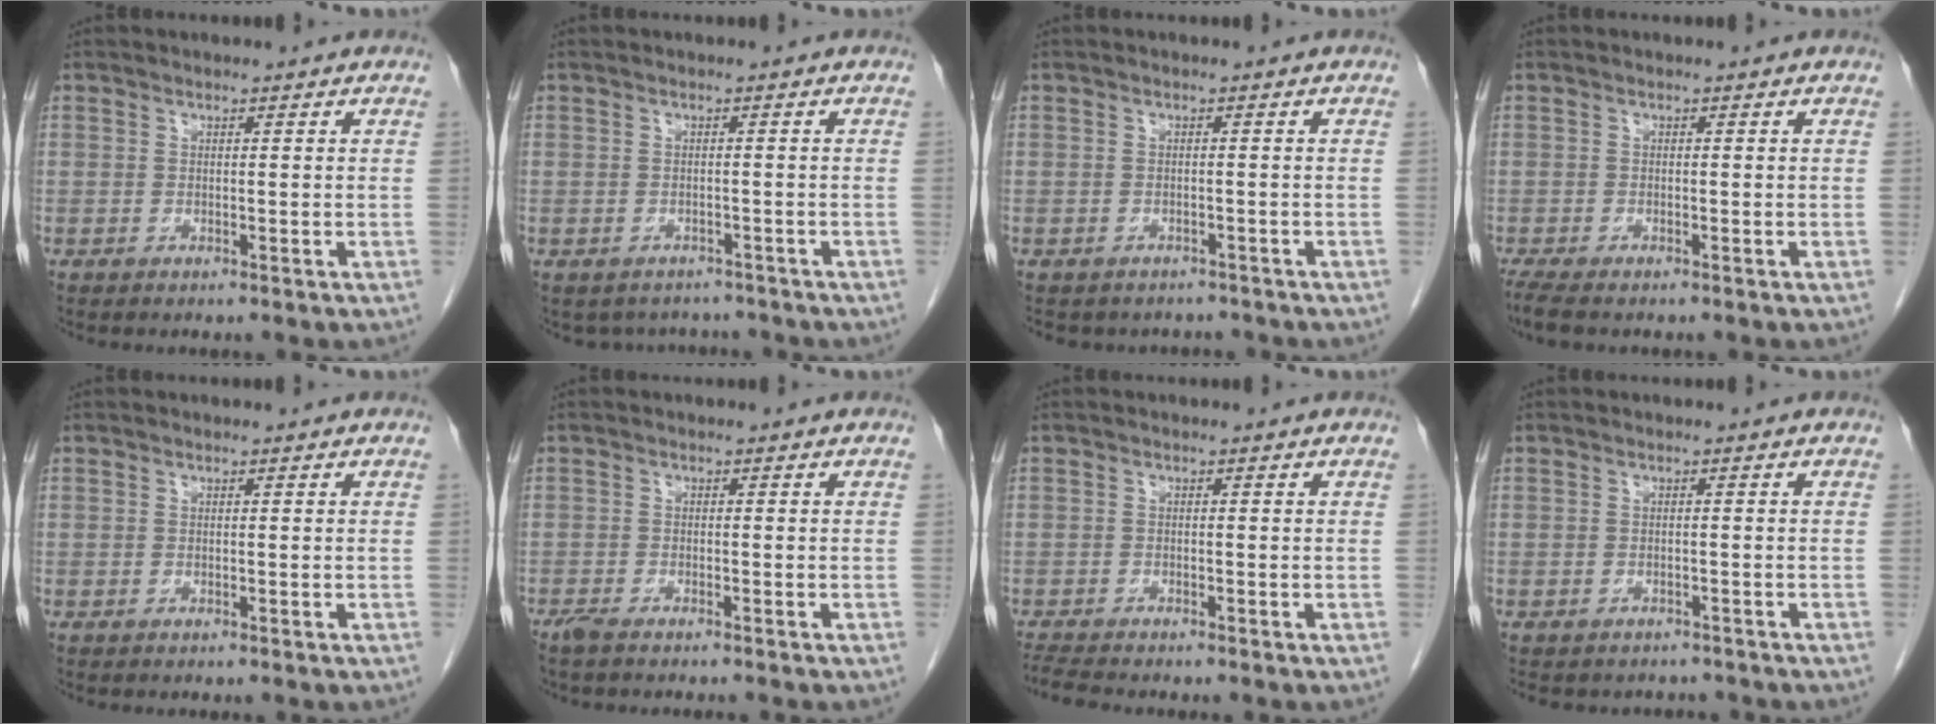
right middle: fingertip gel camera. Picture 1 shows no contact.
{"total": 5.1, "force": [-4.5, 2.4, 0.3], "torque": [0.006, 0.010, -0.055]}
{"total": 5.4, "force": [-4.7, 2.5, 0.5], "torque": [-0.005, 0.005, -0.054]}
{"total": 3.6, "force": [-2.9, 0.8, 2.0], "torque": [-0.043, -0.012, -0.047]}
{"total": 0.0}
{"total": 3.0, "force": [-2.7, 0.3, 1.4], "torque": [-0.024, -0.006, -0.042]}
{"total": 3.8, "force": [-3.6, 0.1, 1.3], "torque": [-0.028, -0.016, -0.061]}
{"total": 6.8, "force": [-6.0, 2.8, 1.3], "torque": [-0.018, 0.001, -0.072]}